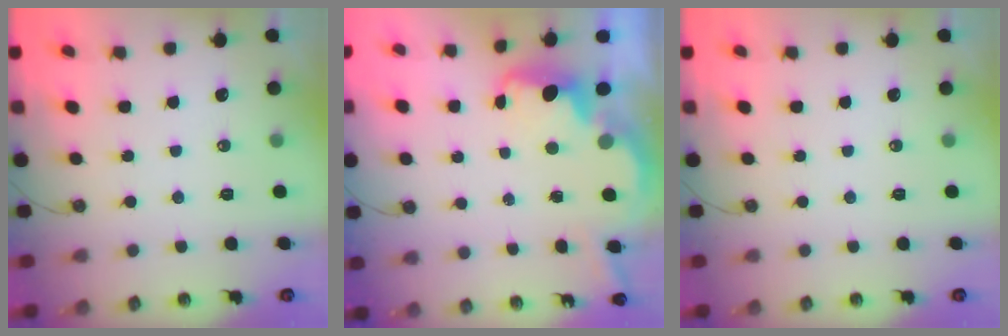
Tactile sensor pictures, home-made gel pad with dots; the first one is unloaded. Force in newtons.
{"total": 4.1, "press": 4.0, "slide": 0.7}
{"total": 0.0}